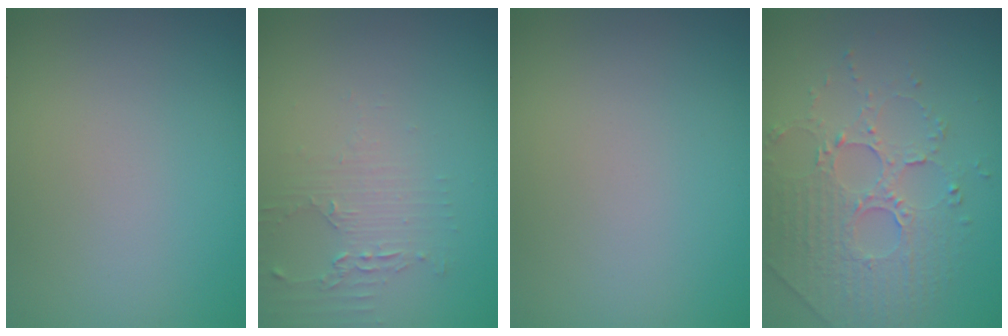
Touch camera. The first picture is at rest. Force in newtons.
{"total": 1.7, "press": 1.7, "slide": 0.3}
{"total": 0.0}
{"total": 5.1, "press": 3.5, "slide": 3.7}